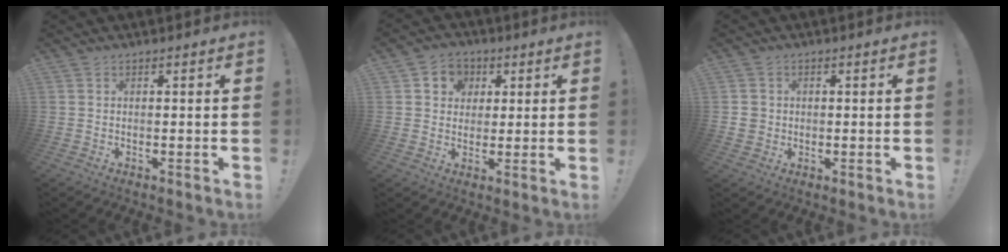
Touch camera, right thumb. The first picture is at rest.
{"total": 7.2, "force": [1.9, 6.6, 2.1], "torque": [-0.024, -0.004, 0.038]}
{"total": 3.5, "force": [0.3, 3.3, 1.0], "torque": [-0.022, 0.000, 0.007]}